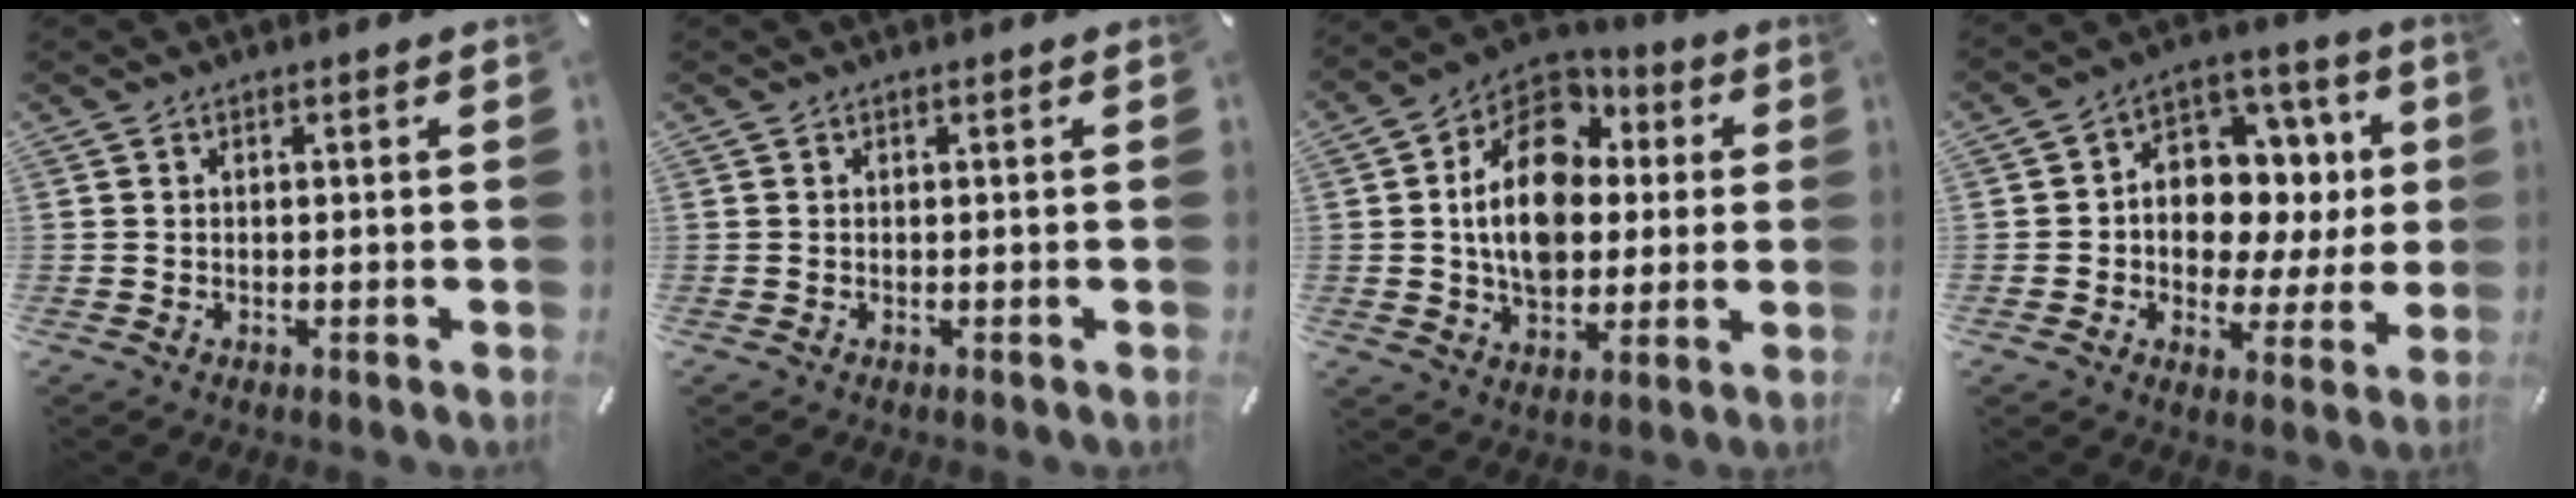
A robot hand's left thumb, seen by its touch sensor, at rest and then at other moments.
{"total": 0.0}
{"total": 17.6, "force": [1.3, 13.1, 11.7], "torque": [-0.219, 0.001, 0.020]}
{"total": 11.7, "force": [1.3, 10.0, 5.9], "torque": [-0.082, -0.017, 0.032]}